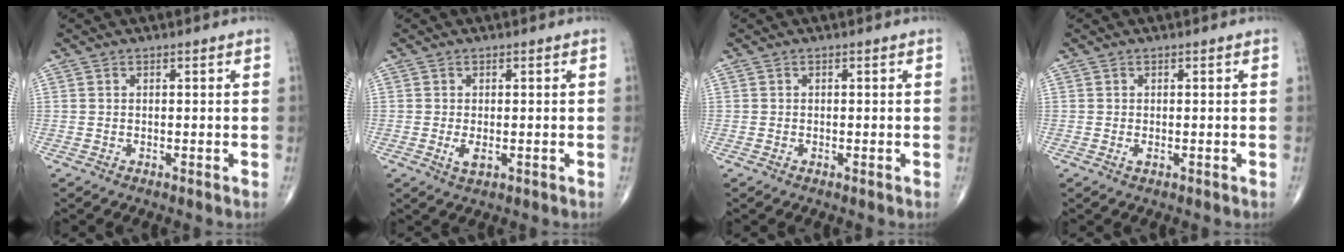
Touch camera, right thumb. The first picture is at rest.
{"total": 2.3, "force": [-0.6, 1.1, 2.0], "torque": [-0.040, -0.006, -0.009]}
{"total": 0.0}
{"total": 0.8, "force": [-0.3, 0.4, 0.7], "torque": [-0.011, 0.000, -0.004]}